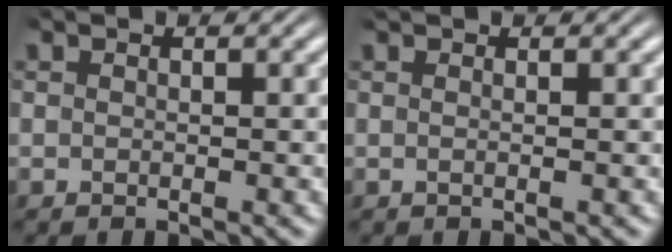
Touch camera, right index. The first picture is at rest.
{"total": 0.7, "force": [0.4, -0.5, 0.3], "torque": [0.001, 0.004, 0.001]}